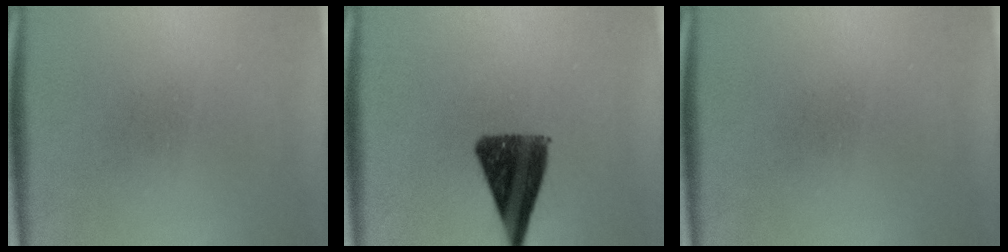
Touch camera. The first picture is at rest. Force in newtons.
{"total": 11.2}
{"total": 0.0}